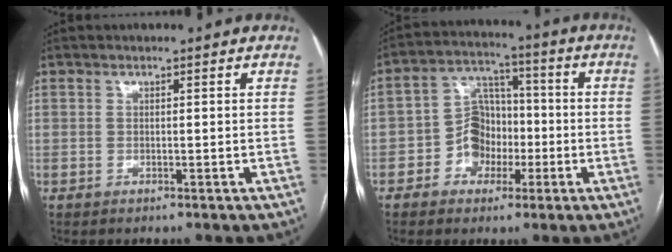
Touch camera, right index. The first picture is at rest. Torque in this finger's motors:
{"motor_torque": [0.25, -0.23, 0.21, 0.01]}